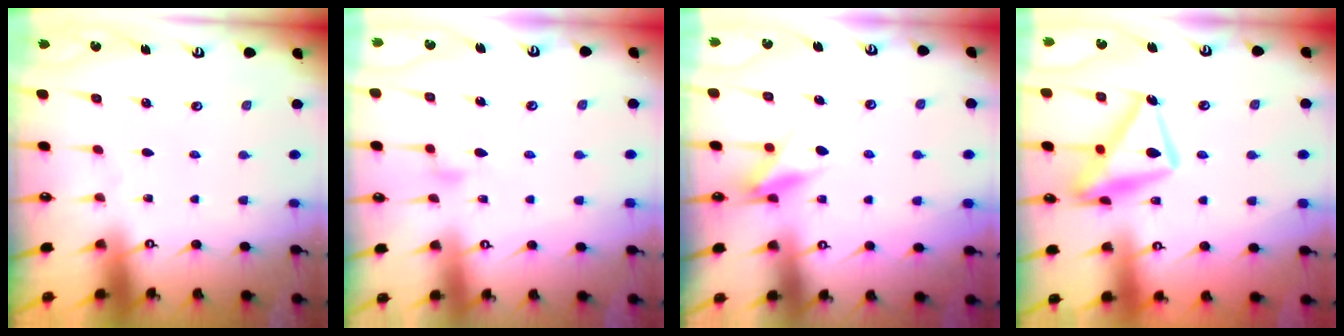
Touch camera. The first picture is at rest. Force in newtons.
{"total": 11.0, "press": 11.0, "slide": 0.4}
{"total": 7.8, "press": 7.7, "slide": 1.1}
{"total": 17.9, "press": 17.9, "slide": 1.1}